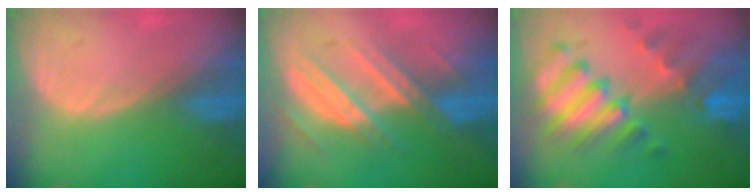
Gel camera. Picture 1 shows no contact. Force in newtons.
{"total": 7.4, "press": 7.3, "slide": 1.0}
{"total": 10.3, "press": 8.9, "slide": 5.1}